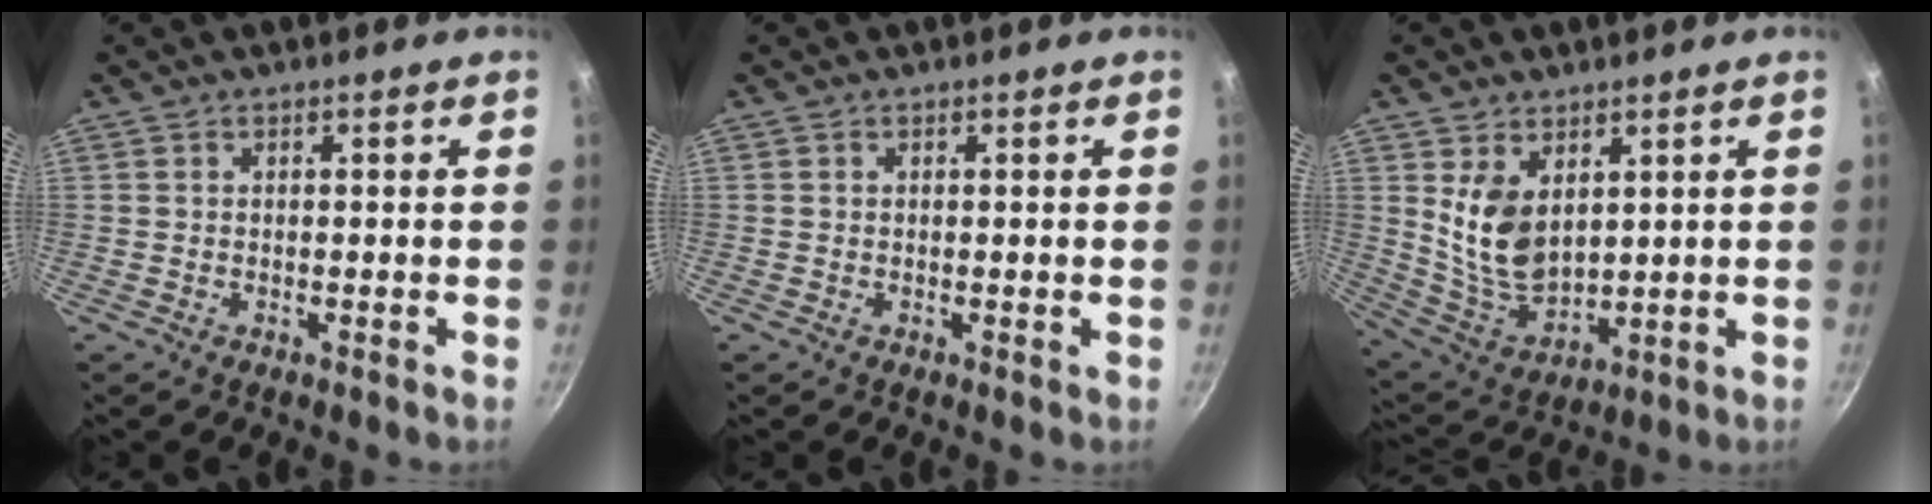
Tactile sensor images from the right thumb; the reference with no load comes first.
{"total": 0.0}
{"total": 10.7, "force": [3.5, 6.7, 7.7], "torque": [-0.125, -0.039, 0.085]}